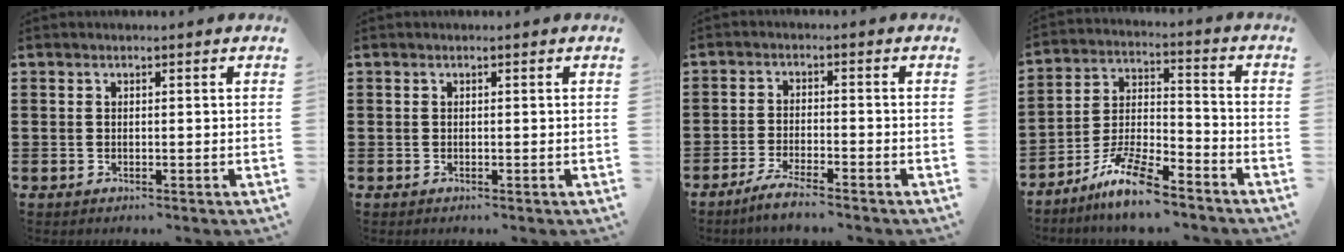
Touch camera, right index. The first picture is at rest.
{"total": 0.0}
{"total": 3.4, "force": [-3.1, -0.1, 1.4], "torque": [-0.032, -0.001, -0.062]}
{"total": 9.4, "force": [-7.7, 1.8, 5.2], "torque": [-0.118, 0.009, -0.151]}